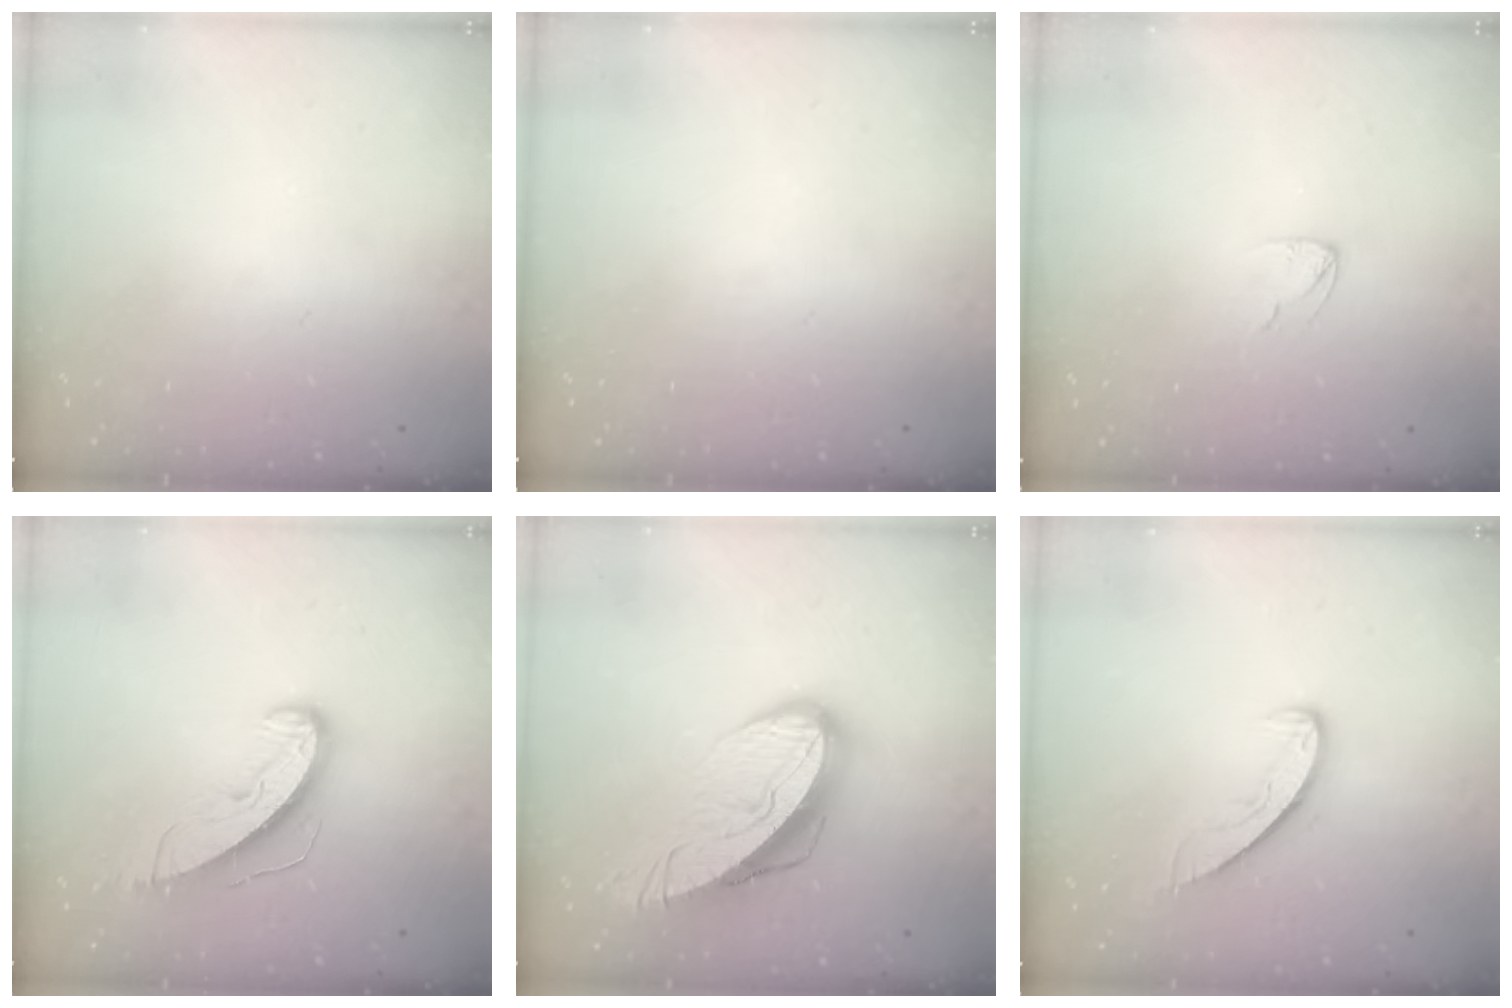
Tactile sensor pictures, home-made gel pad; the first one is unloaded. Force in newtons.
{"total": 0.0}
{"total": 2.9, "press": 2.9, "slide": 0.3}
{"total": 9.8, "press": 9.8, "slide": 0.6}
{"total": 15.1, "press": 15.0, "slide": 1.6}
{"total": 5.7, "press": 5.7, "slide": 0.5}